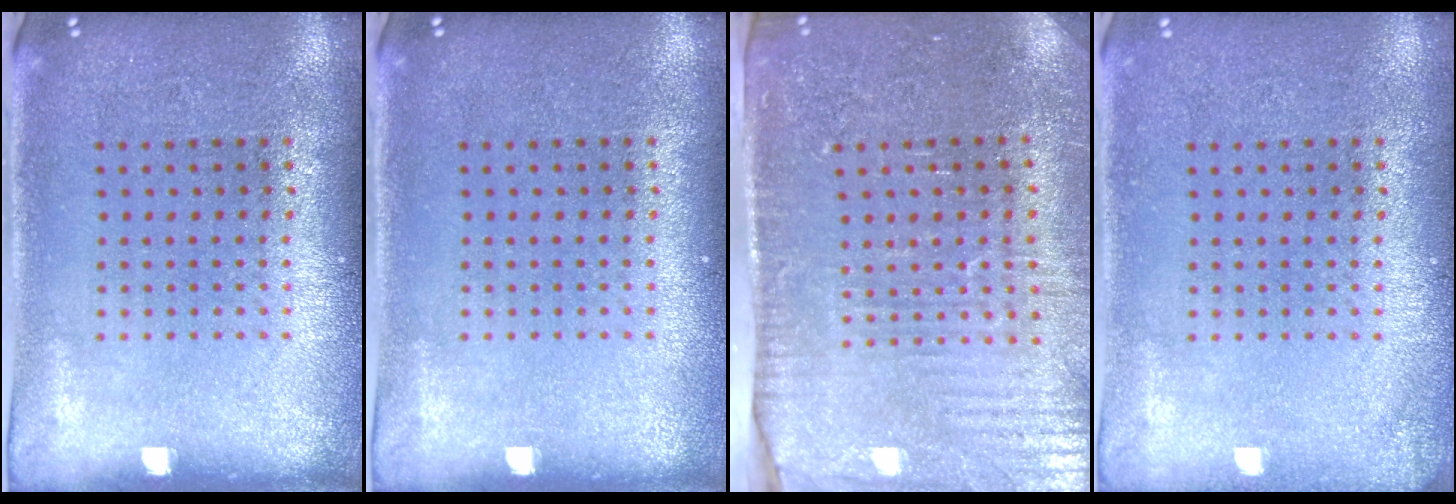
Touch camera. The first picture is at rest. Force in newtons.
{"total": 0.0}
{"total": 3.5, "press": 3.4, "slide": 0.8}
{"total": 0.9, "press": 0.9, "slide": 0.1}